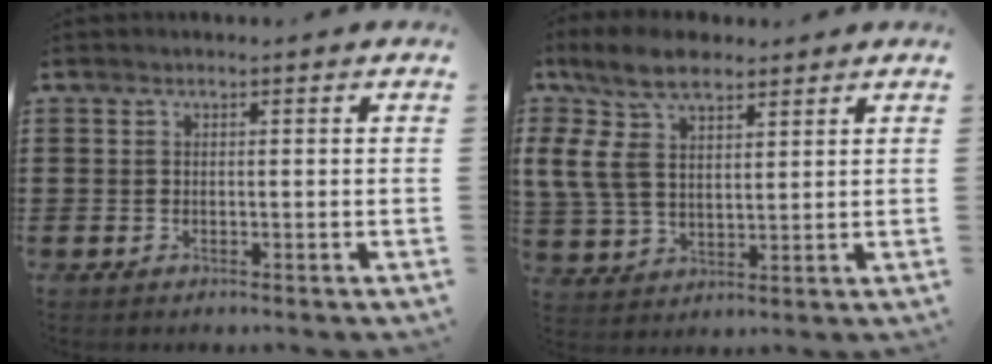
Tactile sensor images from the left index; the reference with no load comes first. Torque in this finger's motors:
{"motor_torque": [2.14, 0.00, 0.60, 0.21]}